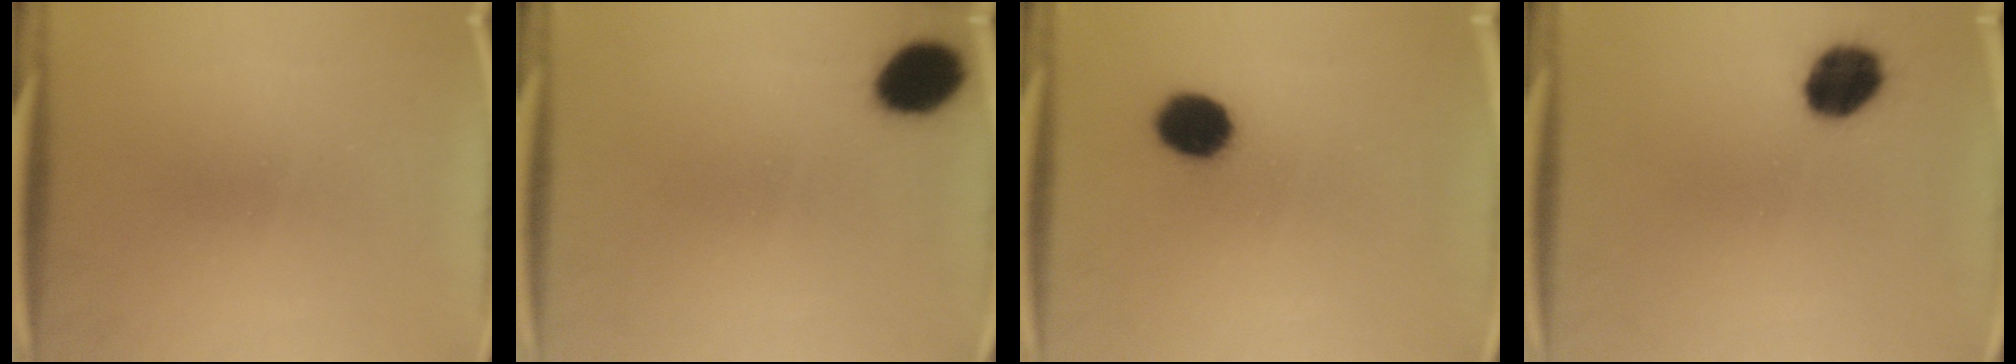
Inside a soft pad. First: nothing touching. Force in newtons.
{"total": 8.9}
{"total": 8.5}
{"total": 9.9}